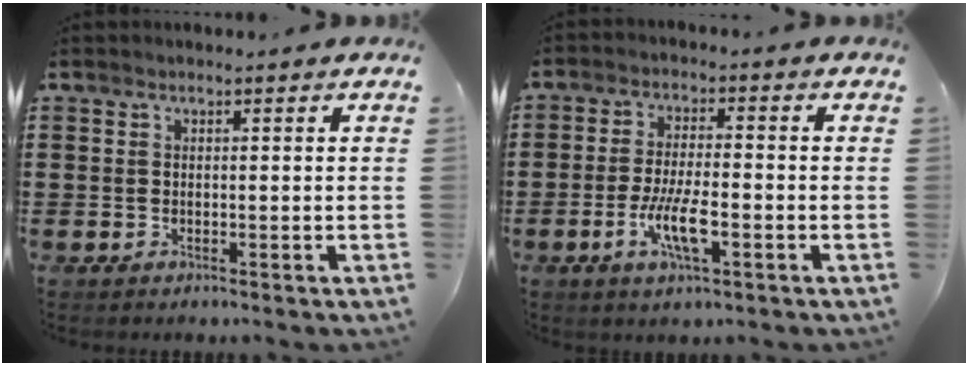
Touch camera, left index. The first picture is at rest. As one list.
[{"total": 7.0, "force": [-2.5, 1.8, 6.2], "torque": [-0.126, -0.009, -0.048]}]